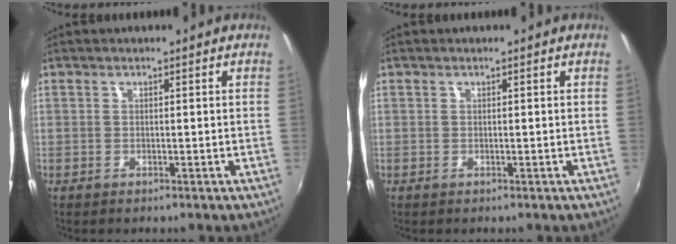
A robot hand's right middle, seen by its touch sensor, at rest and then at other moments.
{"total": 0.0}